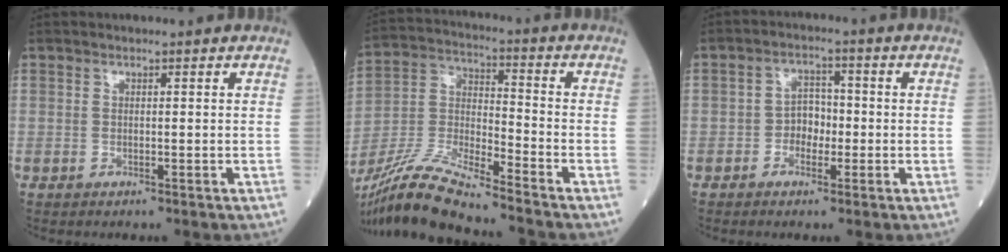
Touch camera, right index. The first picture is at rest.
{"total": 15.0, "force": [-13.4, -0.6, 6.6], "torque": [-0.136, -0.008, -0.257]}
{"total": 3.9, "force": [-1.0, 2.8, 2.5], "torque": [-0.034, 0.013, -0.021]}